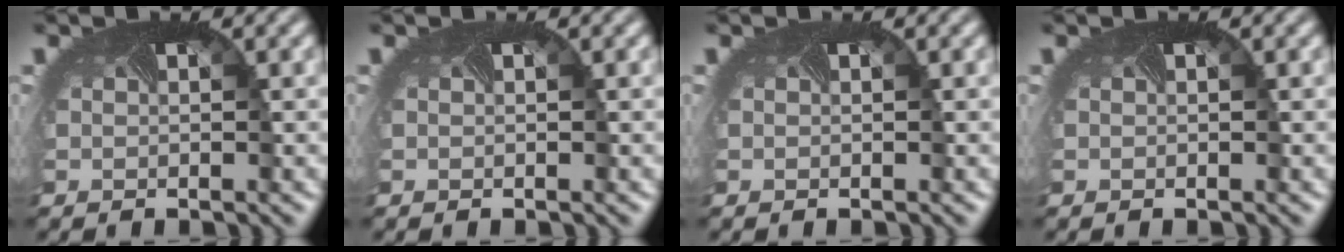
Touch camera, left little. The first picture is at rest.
{"total": 0.0}
{"total": 0.0}
{"total": 0.0}